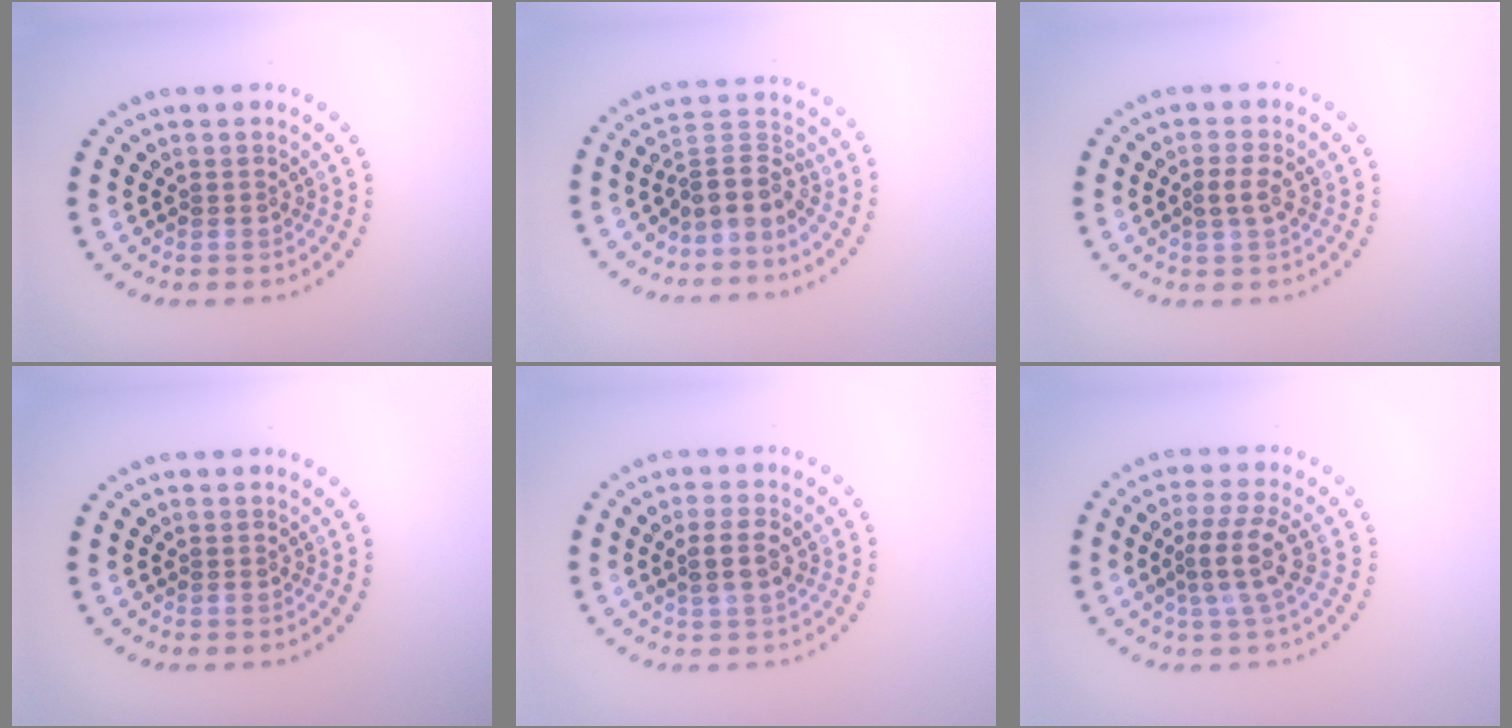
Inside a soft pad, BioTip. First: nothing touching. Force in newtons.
{"total": 3.5, "press": 2.6, "slide": 2.3}
{"total": 1.9, "press": 1.8, "slide": 0.3}
{"total": 0.0}
{"total": 2.5, "press": 2.4, "slide": 0.4}
{"total": 3.3, "press": 2.7, "slide": 1.8}